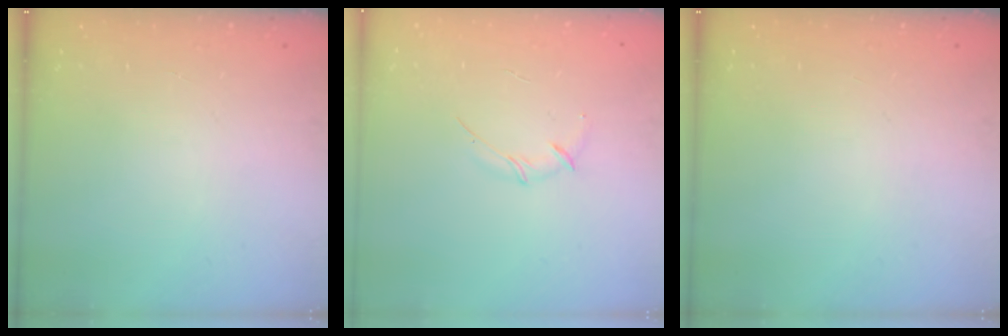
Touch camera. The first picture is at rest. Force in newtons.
{"total": 3.0, "press": 2.9, "slide": 0.8}
{"total": 0.0}